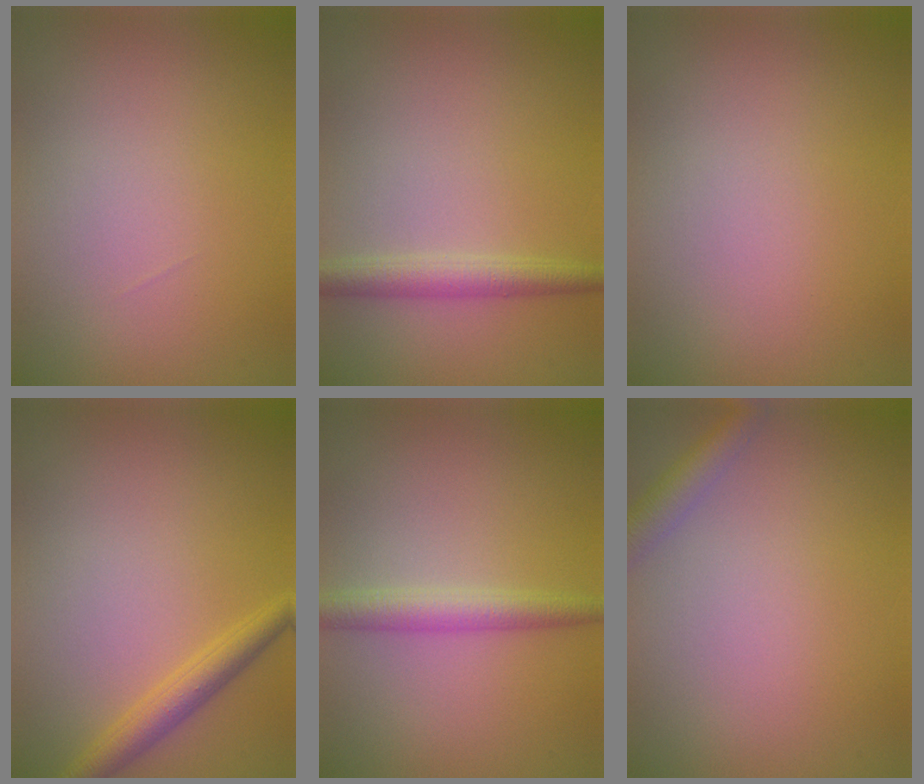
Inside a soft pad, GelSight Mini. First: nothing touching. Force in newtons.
{"total": 2.7, "press": 2.7, "slide": 0.0}
{"total": 0.0}
{"total": 2.6, "press": 2.6, "slide": 0.1}
{"total": 2.9, "press": 2.9, "slide": 0.1}
{"total": 2.3, "press": 2.3, "slide": 0.1}